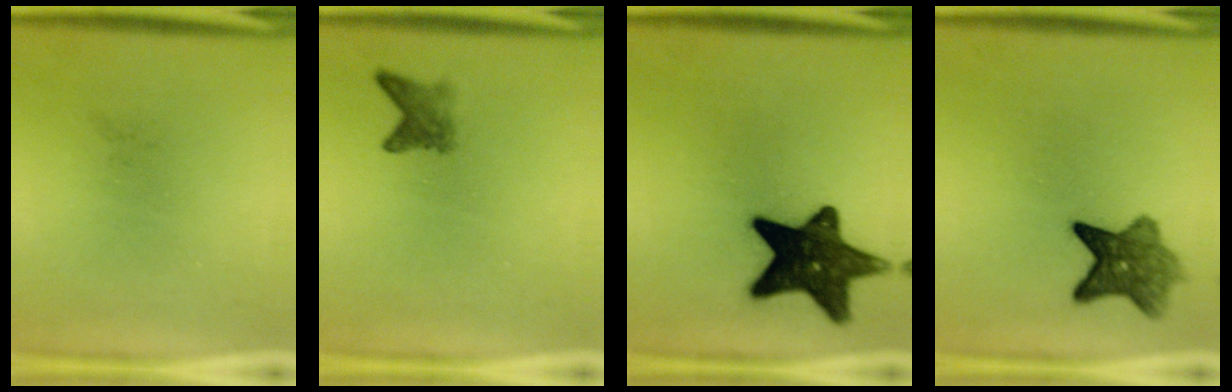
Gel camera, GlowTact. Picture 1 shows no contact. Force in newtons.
{"total": 2.3}
{"total": 15.5}
{"total": 7.0}